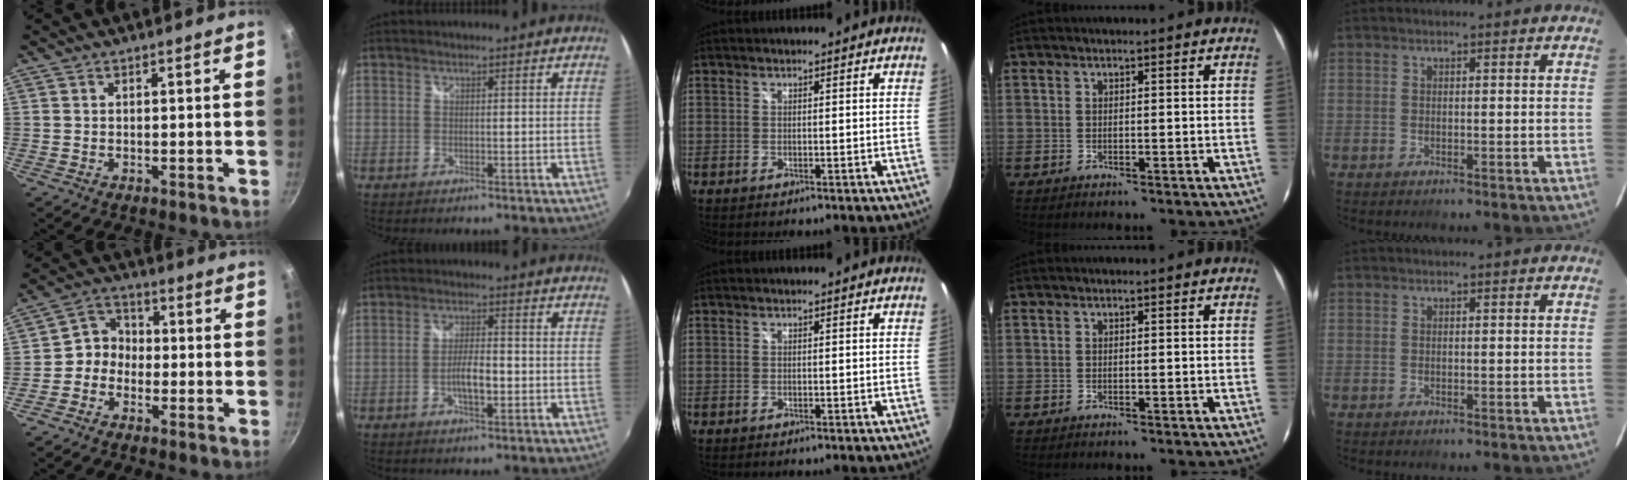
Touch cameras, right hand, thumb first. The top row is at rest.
{"thumb": {"total": 5.3, "force": [-1.6, 4.5, 2.1], "torque": [-0.007, 0.030, -0.046]}, "index": {"total": 5.0, "force": [-1.5, 1.5, 4.5], "torque": [-0.086, 0.002, -0.026]}}